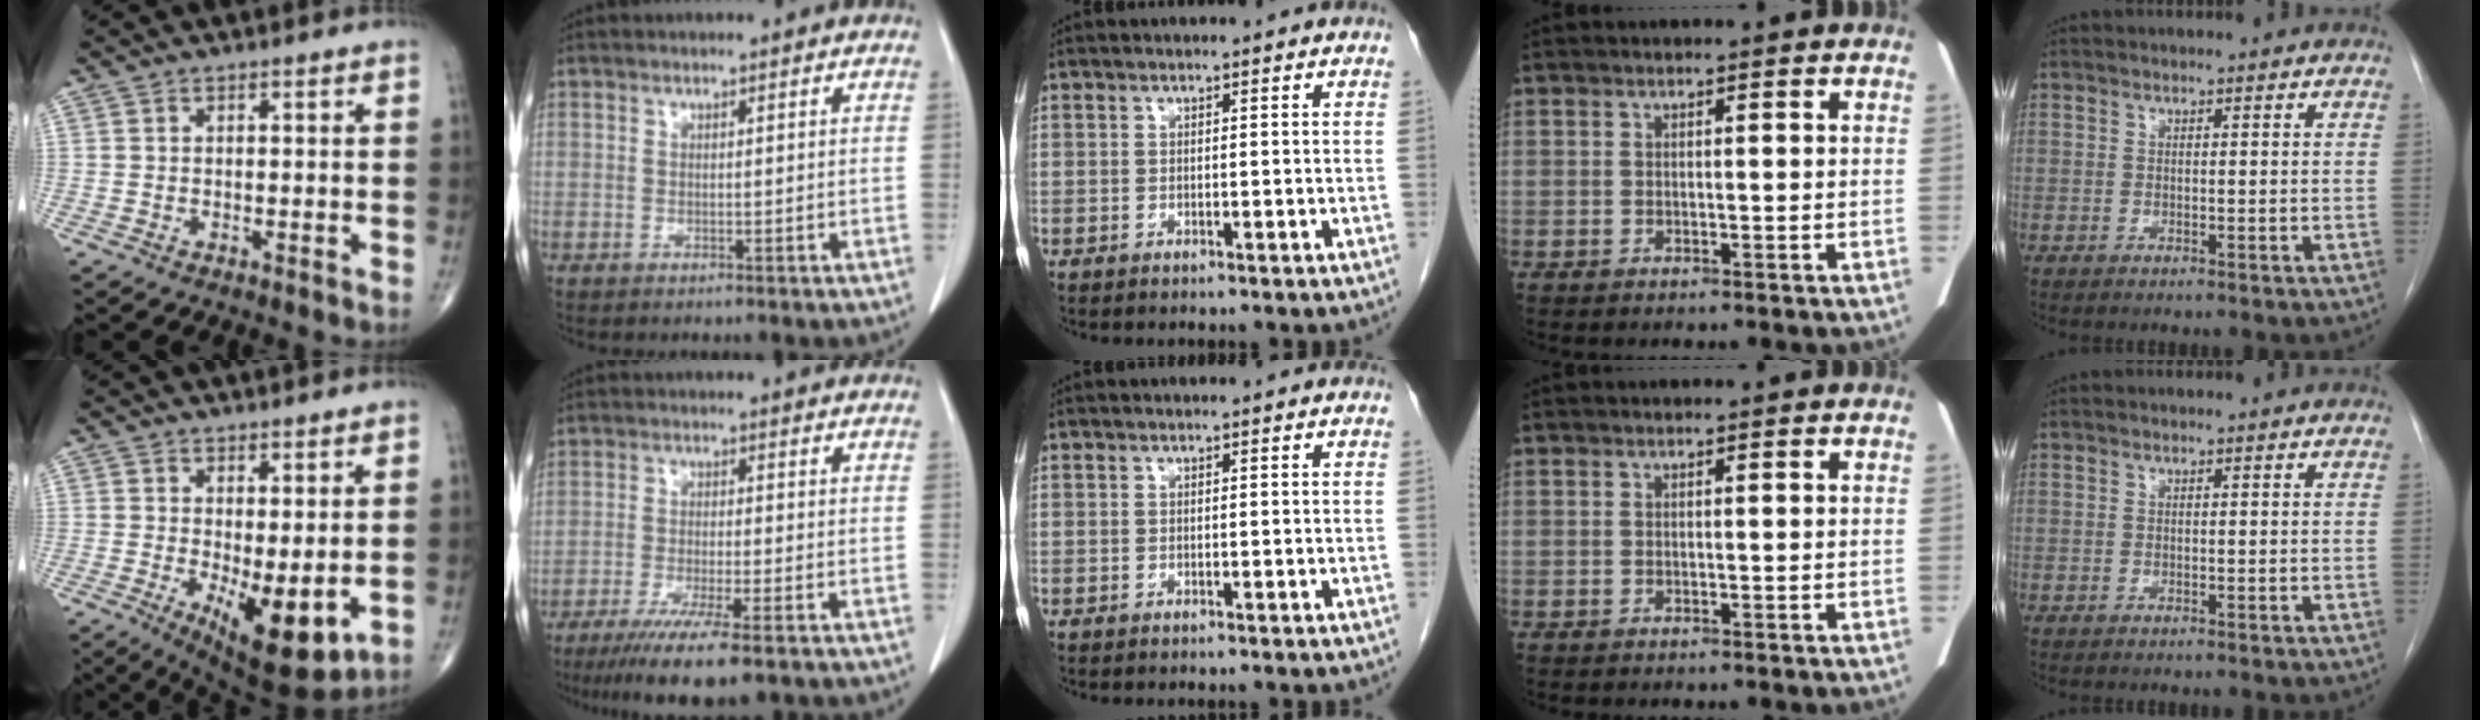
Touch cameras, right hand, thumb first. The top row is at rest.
{"thumb": {"total": 10.6, "force": [-1.6, 4.0, 9.7], "torque": [-0.140, -0.024, -0.009]}, "index": {"total": 11.0, "force": [-7.9, 0.8, 7.6], "torque": [-0.115, -0.025, -0.120]}}